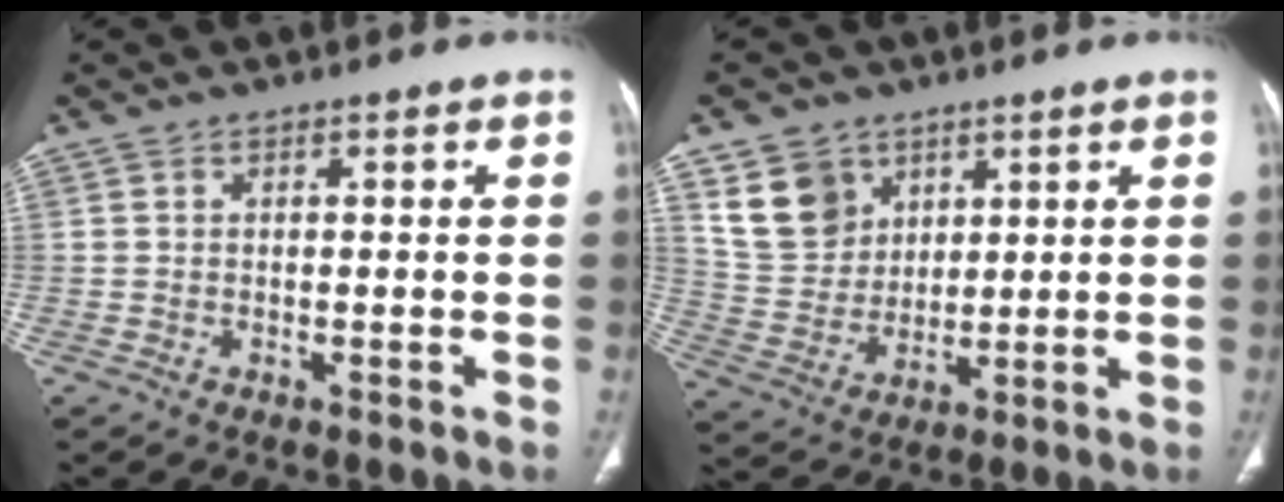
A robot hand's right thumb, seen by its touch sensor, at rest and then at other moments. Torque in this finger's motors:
{"motor_torque": [-0.91, 0.83, -0.05, 0.08, 0.17]}